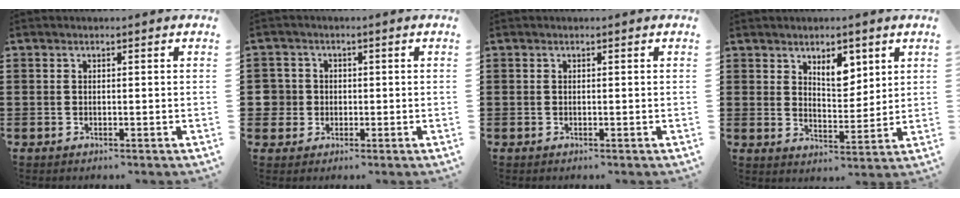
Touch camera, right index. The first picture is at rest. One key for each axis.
{"total": 3.4, "fx": -0.2, "fy": 3.3, "fz": 0.4, "tx": -0.033, "ty": 0.006, "tz": -0.008}
{"total": 0.0}
{"total": 5.3, "fx": 3.2, "fy": 2.9, "fz": 3.2, "tx": -0.049, "ty": -0.003, "tz": 0.052}